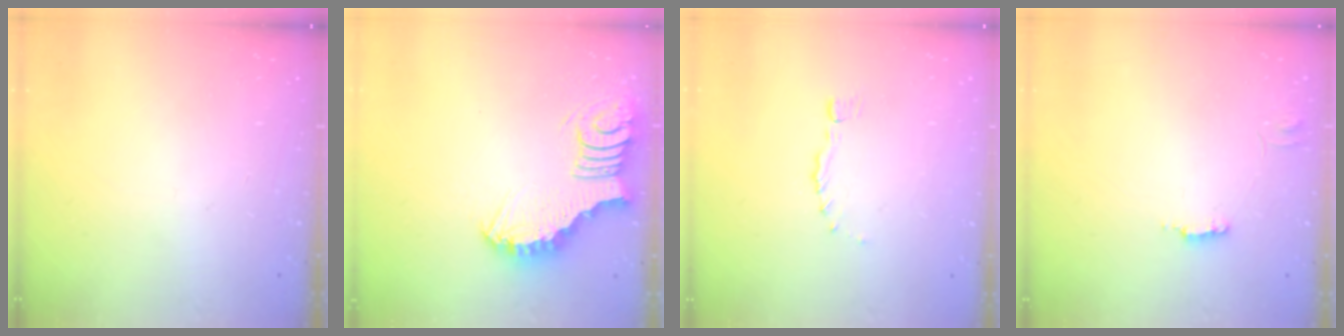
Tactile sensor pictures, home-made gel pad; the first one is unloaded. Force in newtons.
{"total": 4.8, "press": 4.8, "slide": 0.6}
{"total": 0.0}
{"total": 3.3, "press": 3.3, "slide": 0.2}